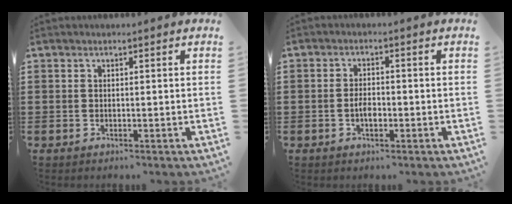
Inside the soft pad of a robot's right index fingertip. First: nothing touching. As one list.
[{"total": 2.6, "force": [-0.7, 1.1, 2.2], "torque": [-0.041, 0.001, -0.012]}]